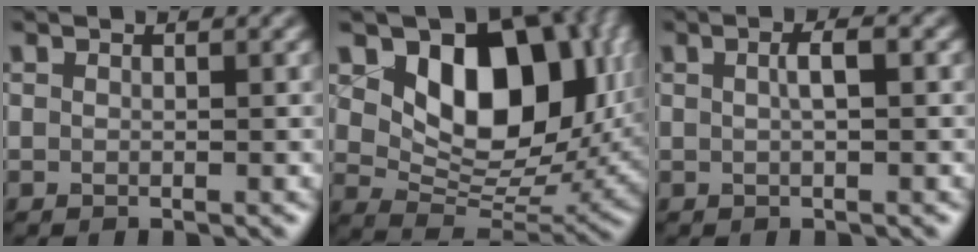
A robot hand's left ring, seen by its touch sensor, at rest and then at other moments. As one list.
[{"total": 12.1, "force": [3.7, 7.9, 8.4], "torque": [-0.121, -0.017, 0.068]}, {"total": 1.7, "force": [0.2, 0.3, 1.6], "torque": [-0.031, 0.006, 0.003]}]